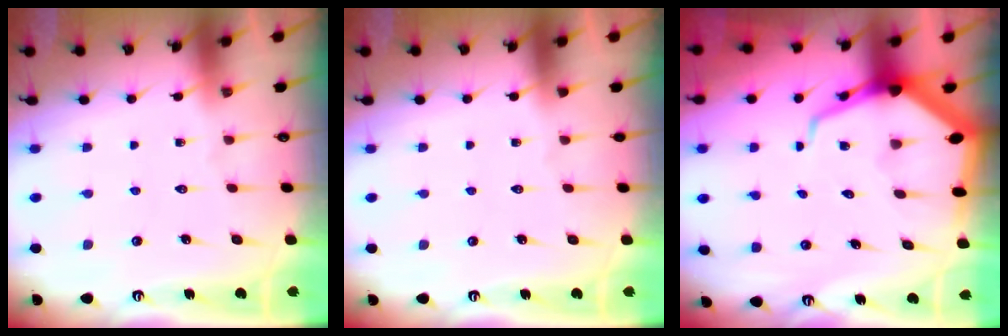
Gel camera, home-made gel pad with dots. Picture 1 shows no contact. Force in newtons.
{"total": 0.0}
{"total": 9.7, "press": 9.6, "slide": 1.2}